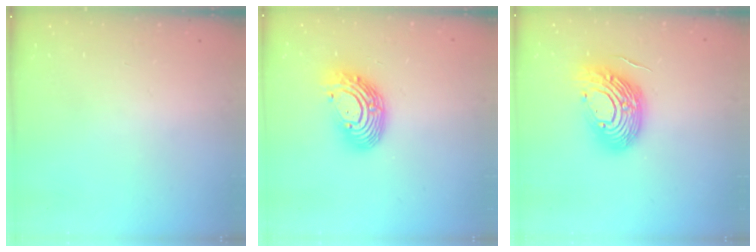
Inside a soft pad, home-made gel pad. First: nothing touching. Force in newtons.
{"total": 13.2, "press": 13.2, "slide": 0.8}
{"total": 17.4, "press": 17.3, "slide": 2.1}